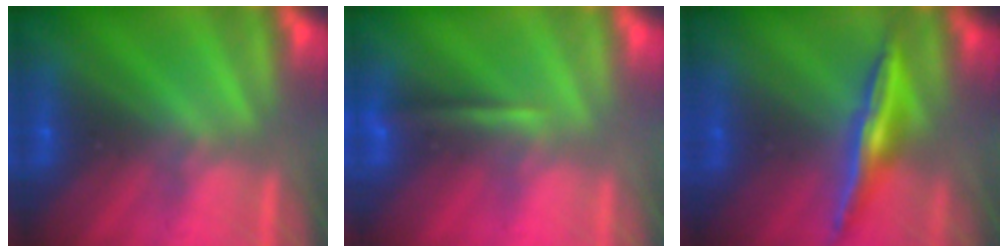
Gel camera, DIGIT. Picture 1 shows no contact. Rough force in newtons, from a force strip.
{"total": 1.3}
{"total": 1.6}